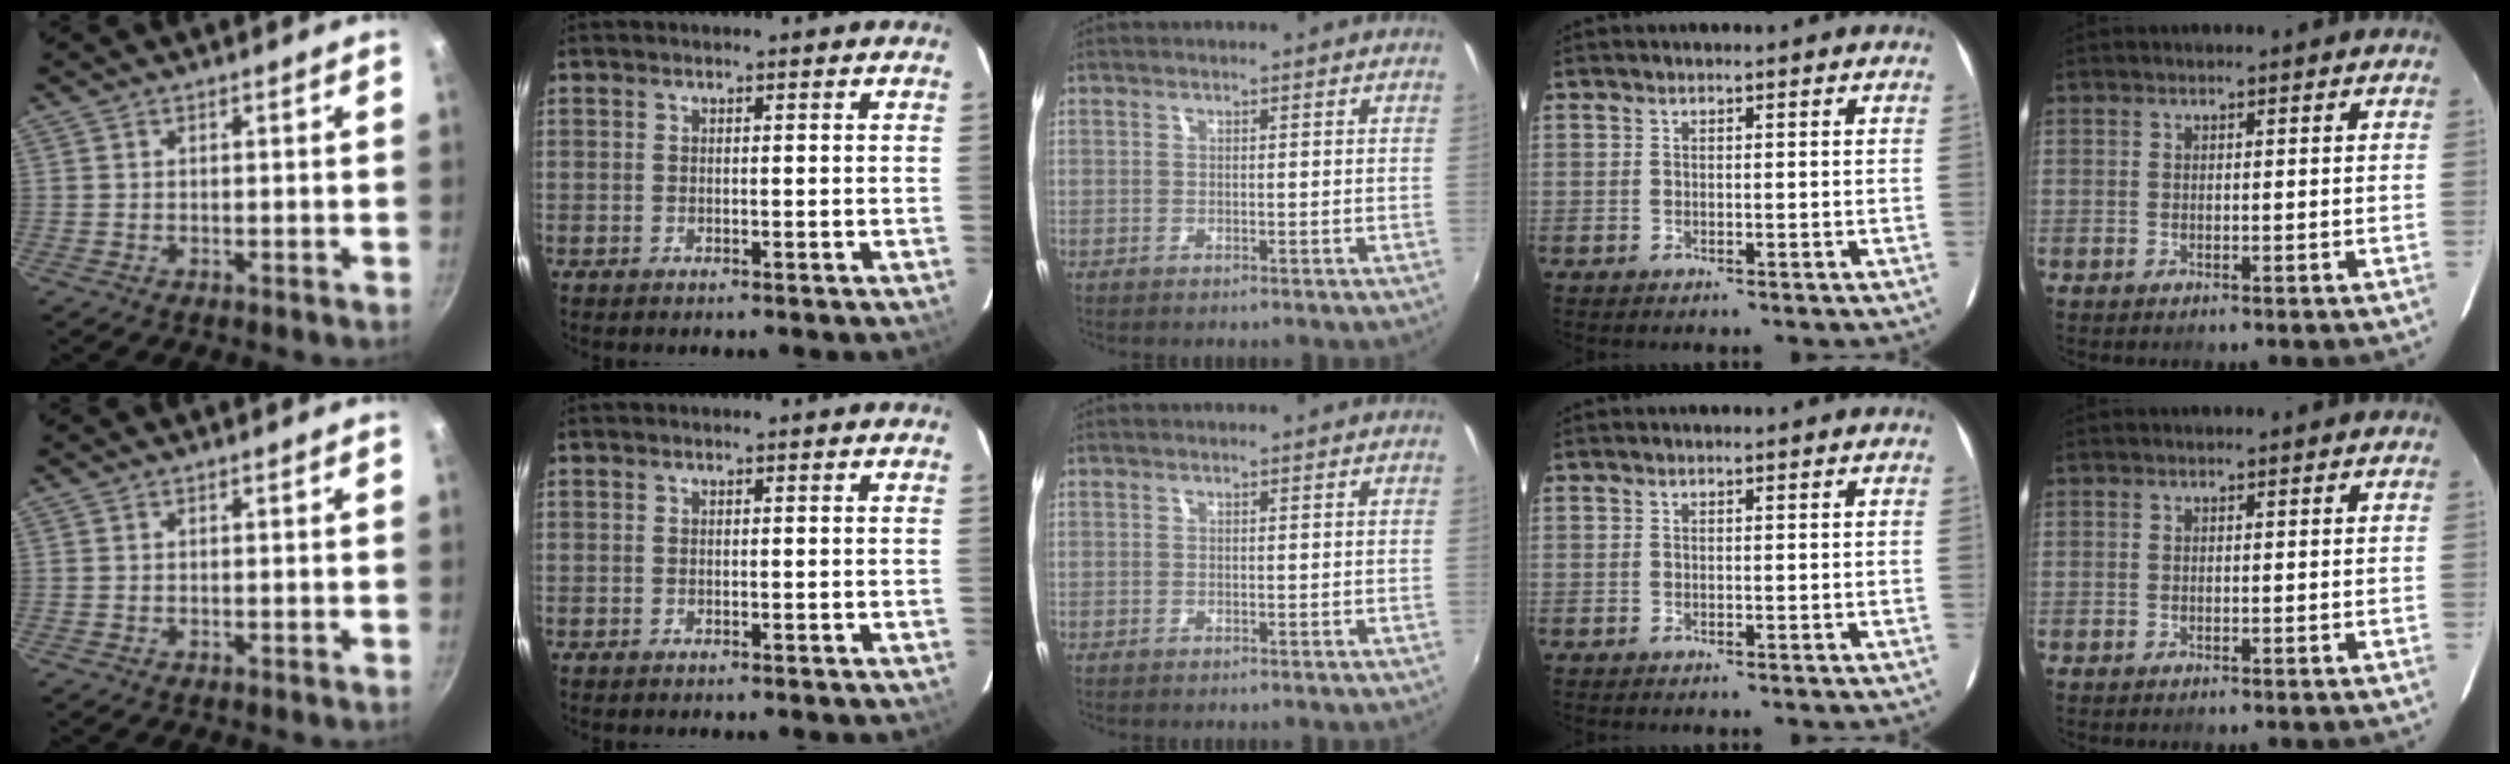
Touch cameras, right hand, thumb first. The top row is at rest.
{}